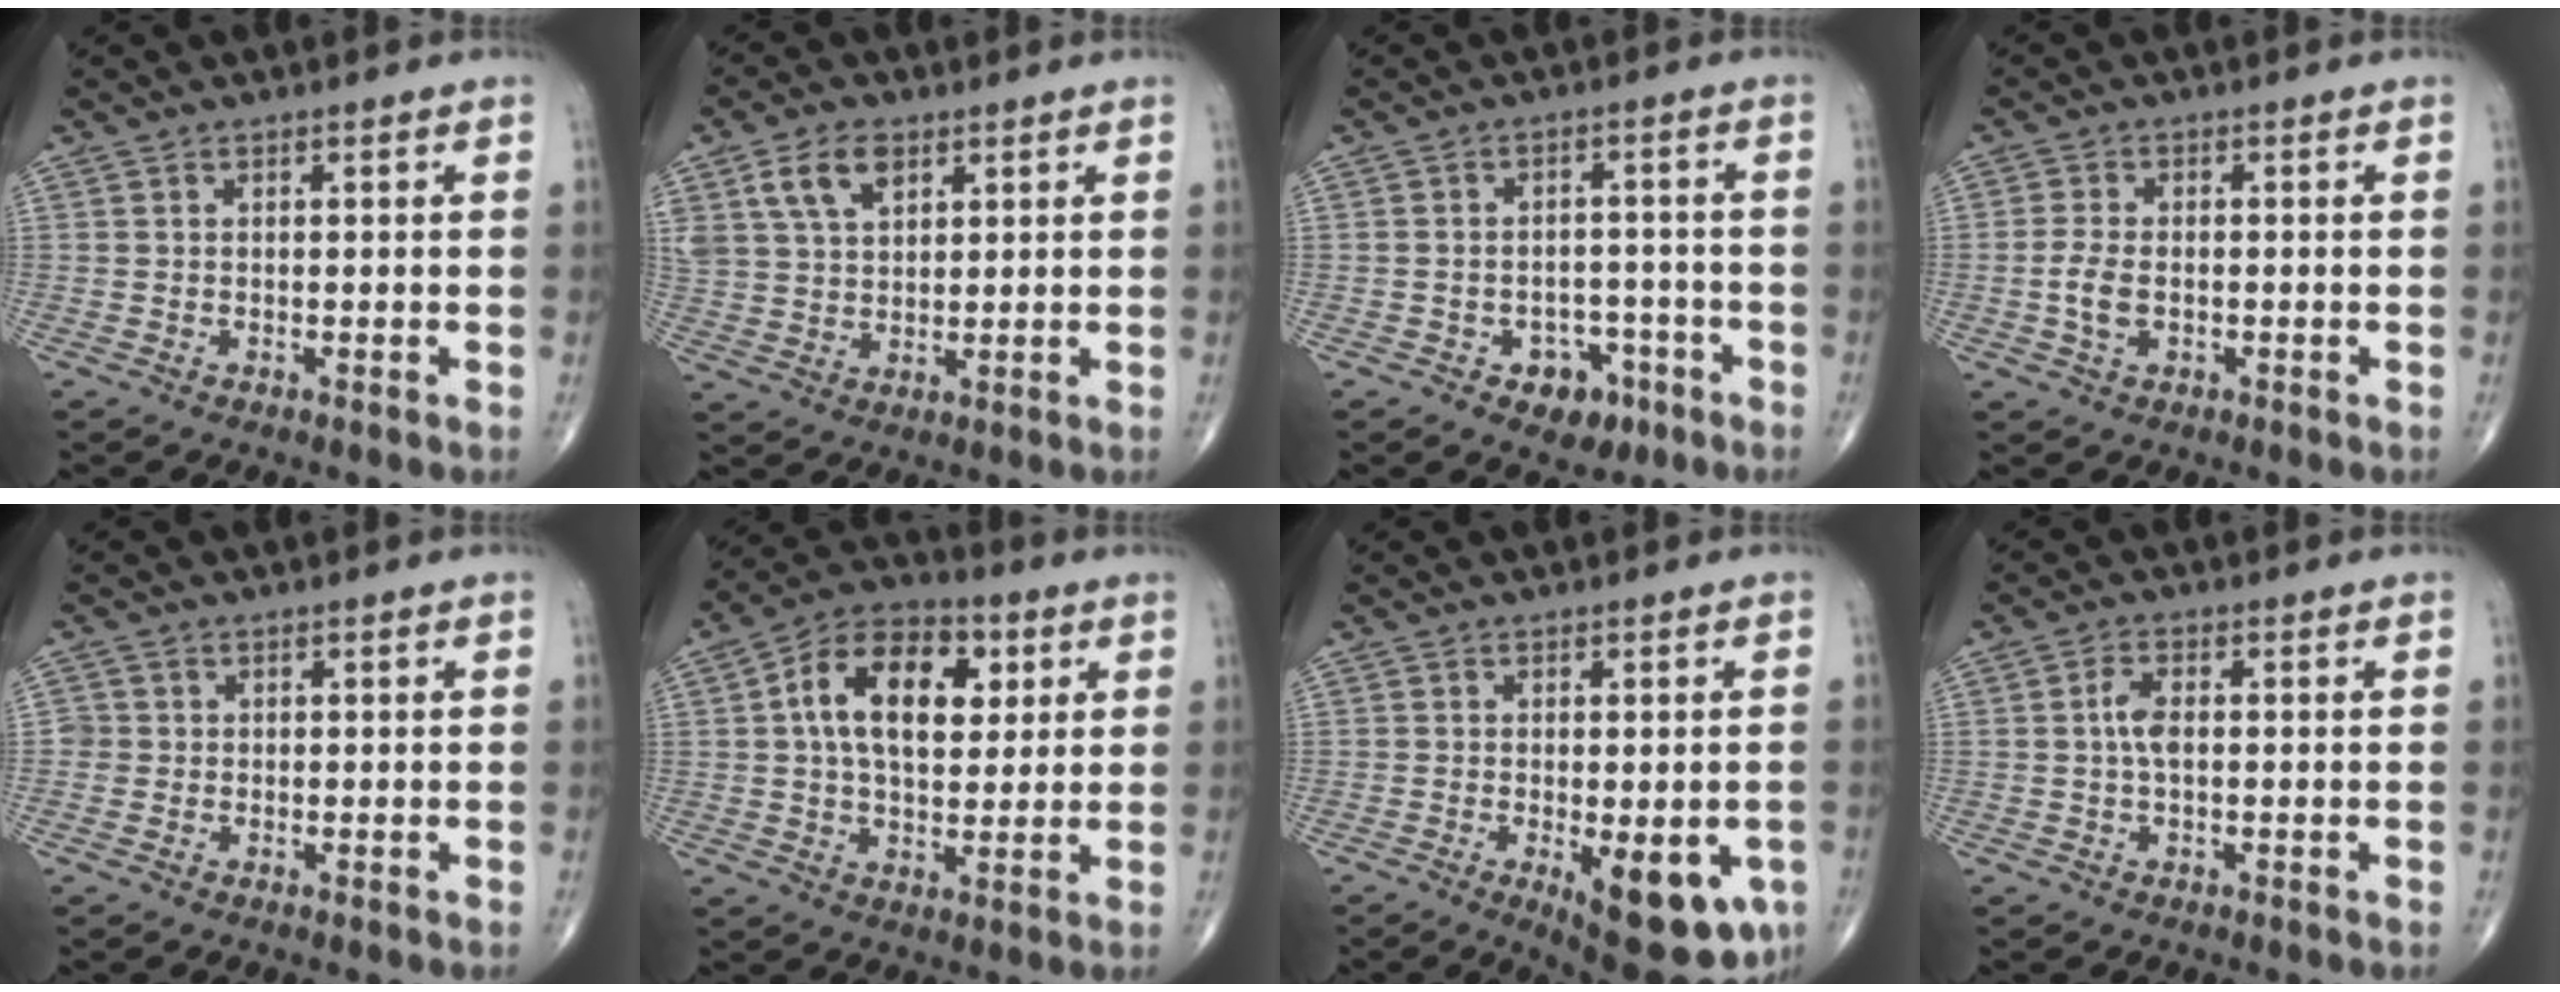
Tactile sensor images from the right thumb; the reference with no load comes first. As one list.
[{"total": 8.5, "force": [4.2, 5.1, 5.4], "torque": [-0.091, -0.007, 0.084]}, {"total": 6.5, "force": [-3.4, 4.7, 3.0], "torque": [-0.011, 0.030, -0.044]}, {"total": 4.4, "force": [-0.8, 2.6, 3.4], "torque": [-0.073, 0.005, -0.017]}, {"total": 1.7, "force": [-0.1, 1.6, 0.1], "torque": [0.011, 0.006, -0.005]}, {"total": 15.3, "force": [3.7, 9.3, 11.6], "torque": [-0.165, 0.006, 0.054]}, {"total": 13.0, "force": [-4.5, 5.1, 11.1], "torque": [-0.125, -0.011, -0.047]}, {"total": 3.3, "force": [0.0, 1.5, 2.9], "torque": [-0.063, 0.008, -0.004]}]